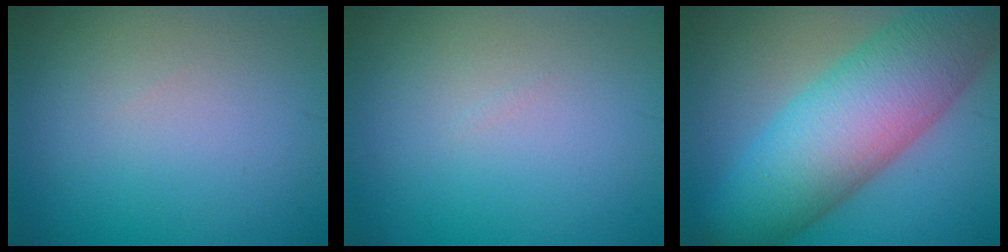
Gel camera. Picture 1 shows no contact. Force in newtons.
{"total": 0.0}
{"total": 12.2, "press": 12.2, "slide": 0.2}